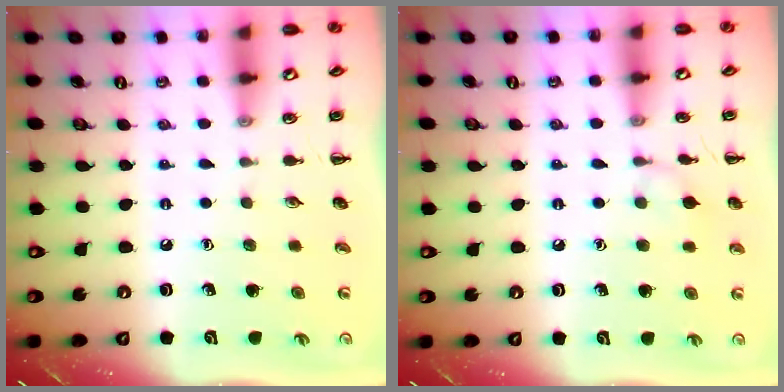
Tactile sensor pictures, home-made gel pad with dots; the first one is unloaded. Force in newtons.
{"total": 5.9, "press": 5.6, "slide": 1.9}